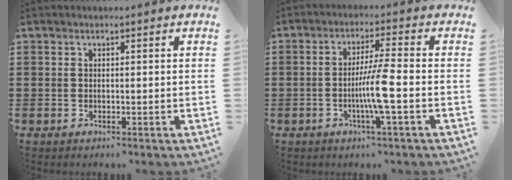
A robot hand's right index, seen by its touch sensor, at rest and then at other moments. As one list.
[{"total": 6.6, "force": [-1.8, -0.4, 6.3], "torque": [-0.122, -0.014, -0.039]}]